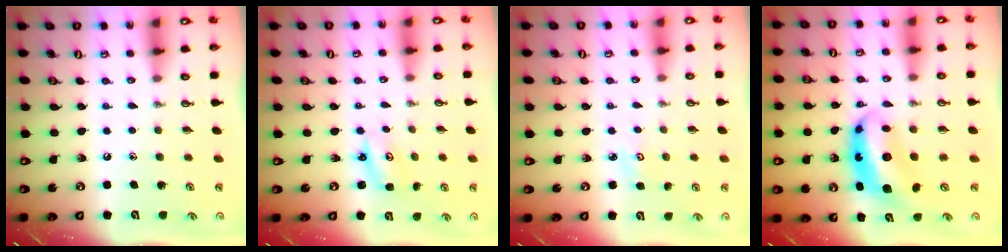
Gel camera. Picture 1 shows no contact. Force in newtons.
{"total": 2.6, "press": 2.6, "slide": 0.2}
{"total": 2.8, "press": 2.7, "slide": 0.4}
{"total": 8.4, "press": 8.3, "slide": 0.9}